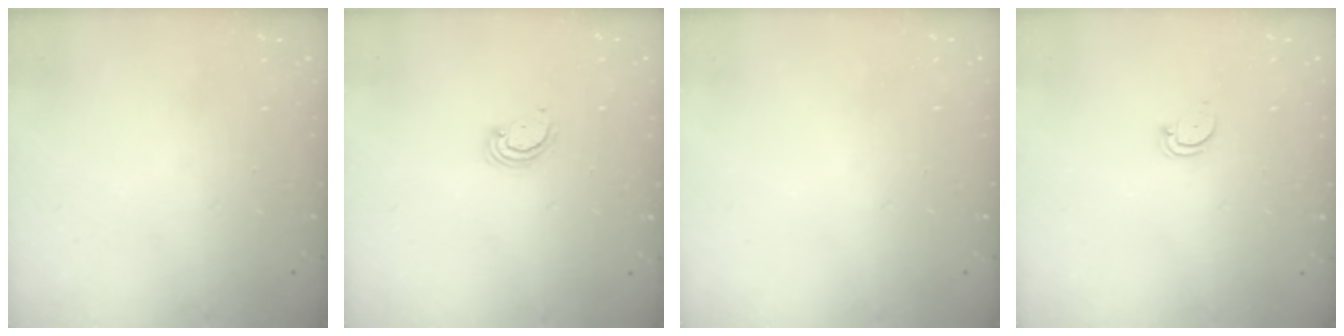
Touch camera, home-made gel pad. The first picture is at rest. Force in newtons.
{"total": 2.6, "press": 2.6, "slide": 0.3}
{"total": 0.0}
{"total": 2.6, "press": 2.6, "slide": 0.1}